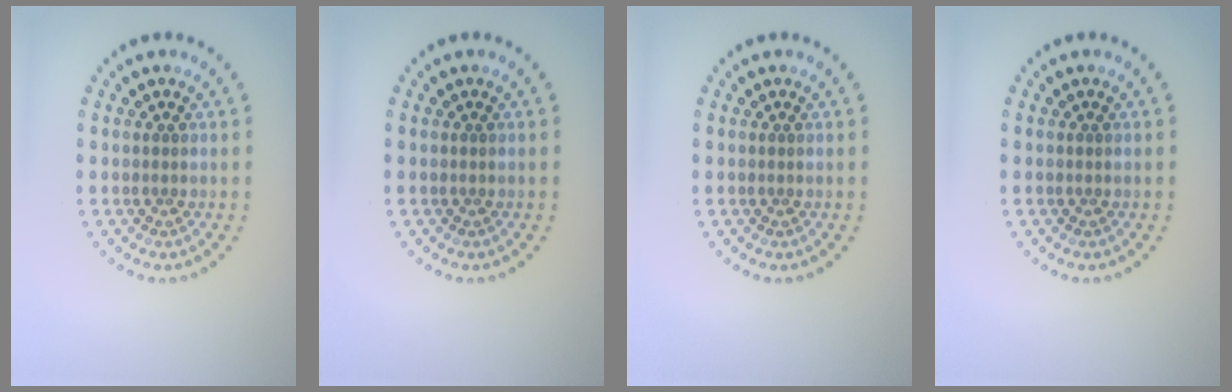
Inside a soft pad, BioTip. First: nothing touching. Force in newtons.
{"total": 0.0}
{"total": 0.0}
{"total": 0.0}